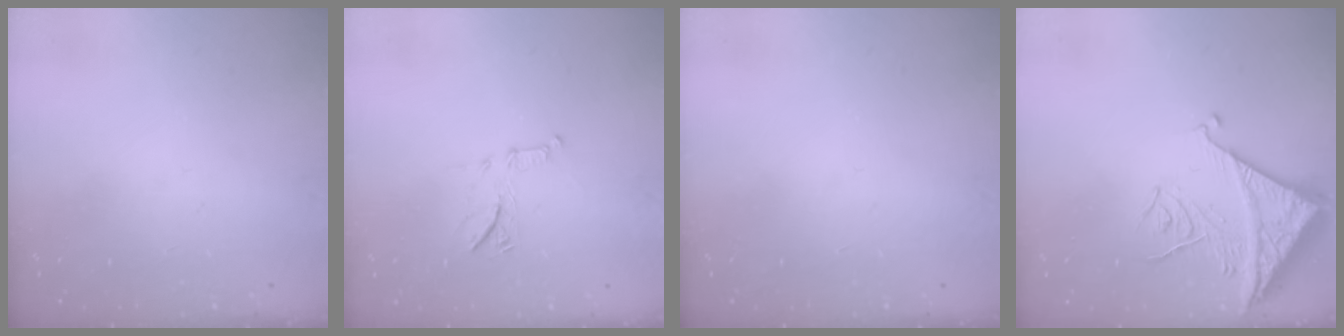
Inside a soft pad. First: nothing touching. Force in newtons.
{"total": 8.6, "press": 8.5, "slide": 1.1}
{"total": 0.0}
{"total": 13.7, "press": 13.6, "slide": 1.1}